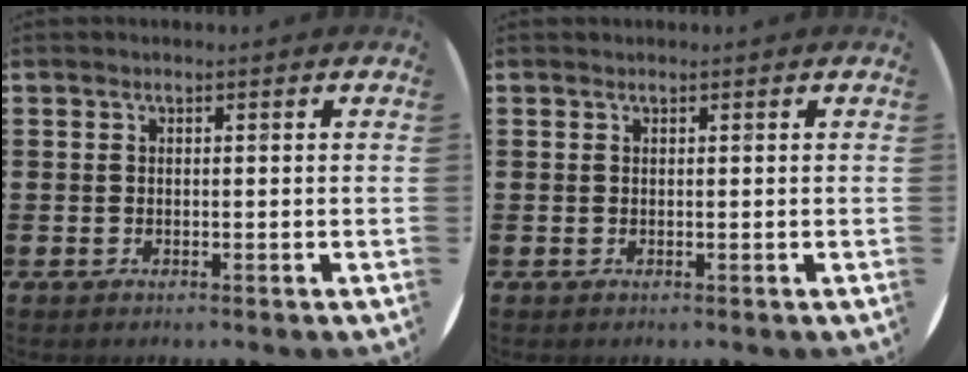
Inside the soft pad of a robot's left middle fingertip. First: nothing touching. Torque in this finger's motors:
{"motor_torque": [-0.09, 0.11, -0.03, -0.01]}